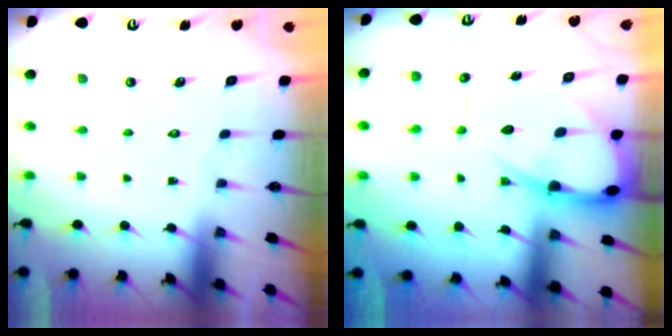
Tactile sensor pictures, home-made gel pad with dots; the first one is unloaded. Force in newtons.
{"total": 12.8, "press": 12.8, "slide": 1.2}